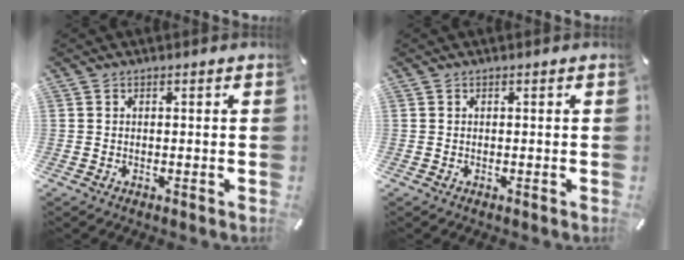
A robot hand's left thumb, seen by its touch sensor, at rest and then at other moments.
{"total": 0.0}